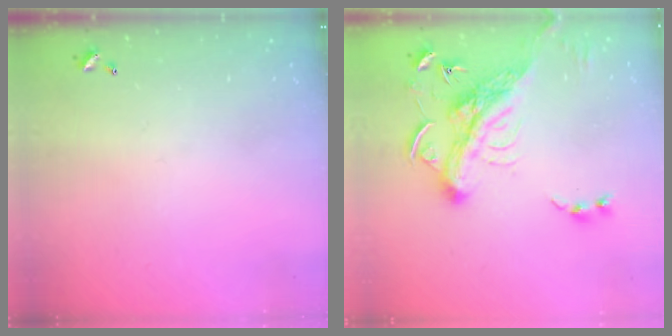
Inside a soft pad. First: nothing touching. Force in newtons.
{"total": 6.4, "press": 6.2, "slide": 1.6}